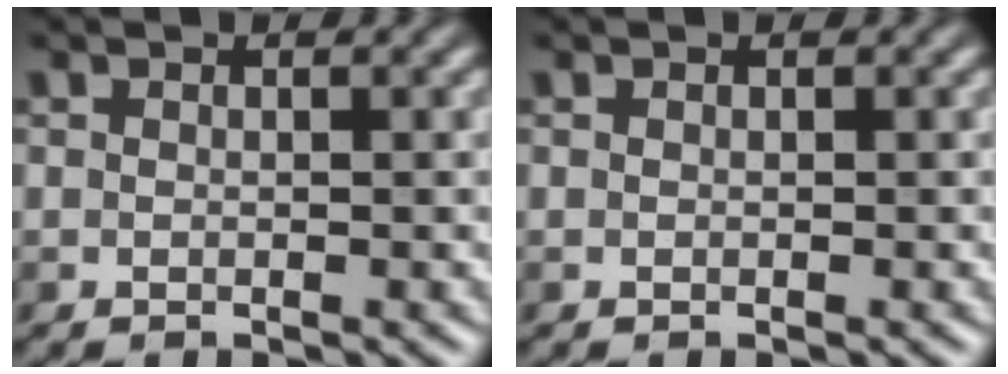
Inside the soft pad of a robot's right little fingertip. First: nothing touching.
{"total": 0.0}